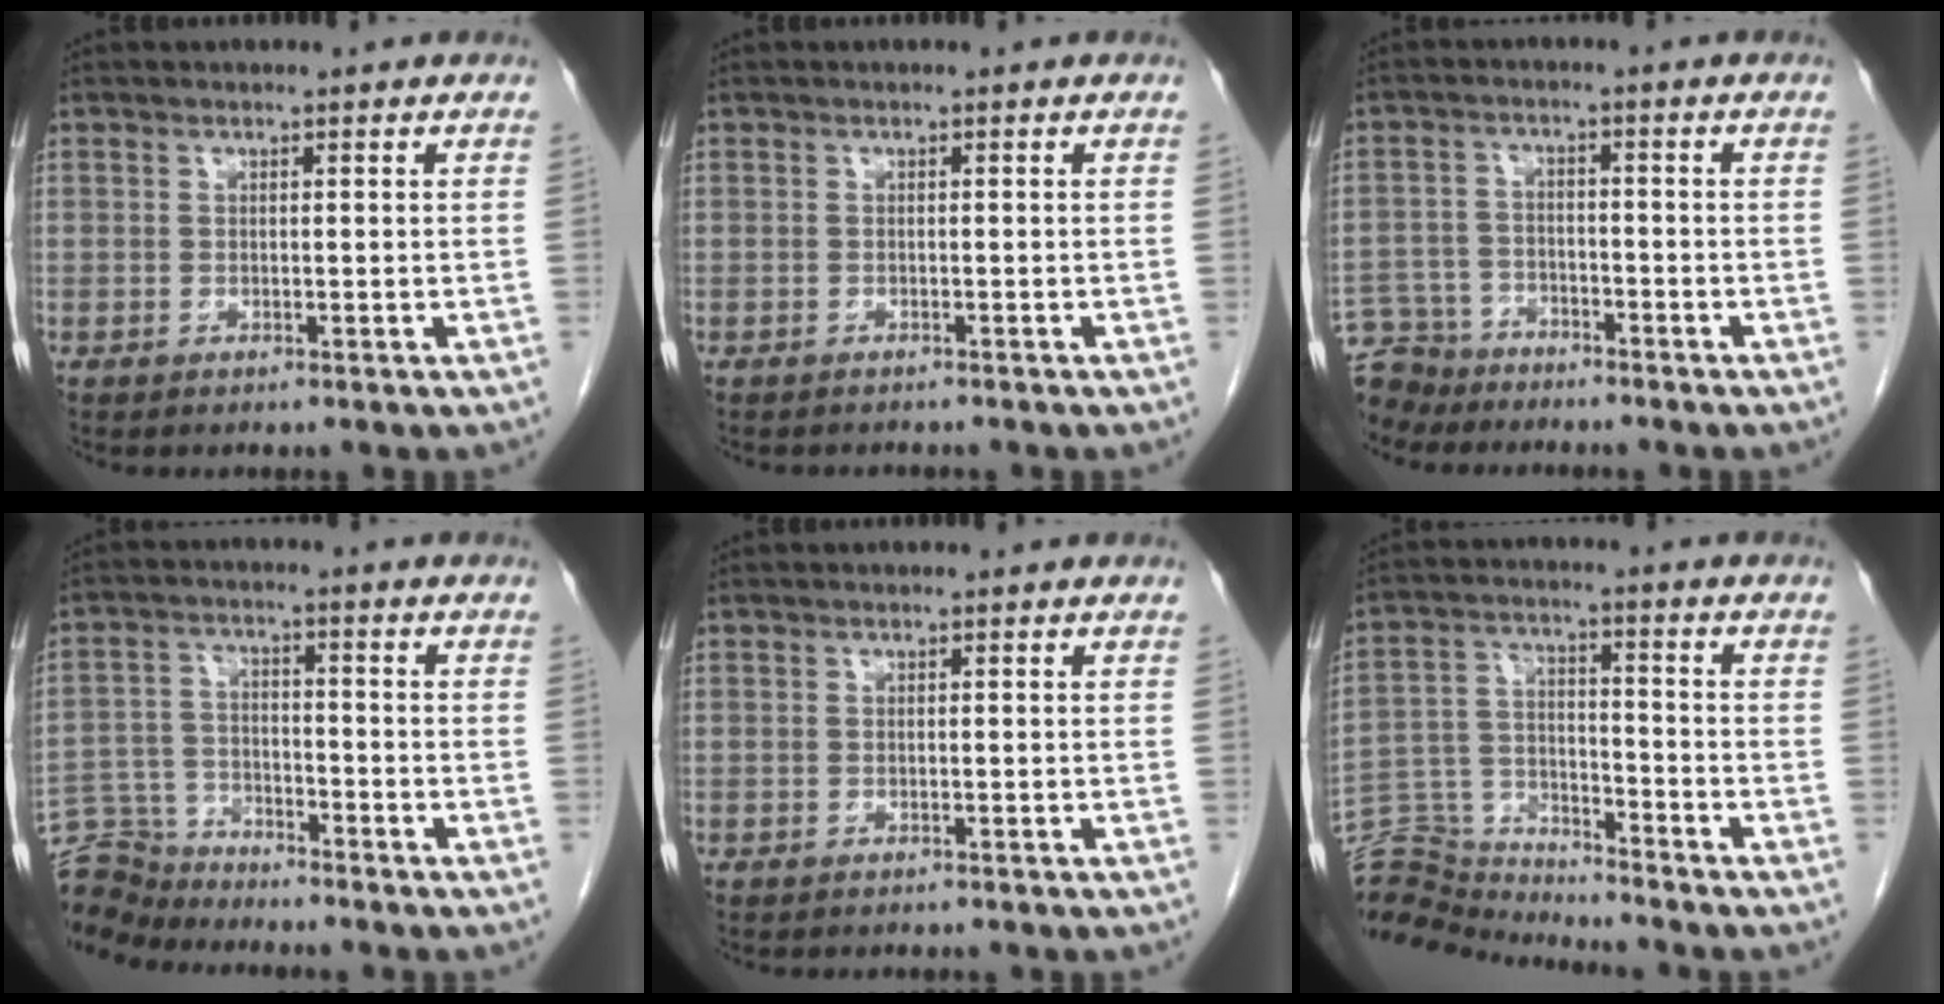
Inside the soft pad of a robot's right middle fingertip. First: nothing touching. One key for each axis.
{"total": 2.0, "fx": -1.9, "fy": 0.6, "fz": 0.4, "tx": -0.012, "ty": -0.005, "tz": -0.022}
{"total": 7.7, "fx": -7.0, "fy": 3.2, "fz": 0.0, "tx": -0.008, "ty": 0.002, "tz": -0.128}
{"total": 9.3, "fx": -9.1, "fy": 1.5, "fz": 0.5, "tx": -0.017, "ty": 0.003, "tz": -0.174}
{"total": 1.8, "fx": -1.6, "fy": 0.5, "fz": 0.5, "tx": -0.014, "ty": -0.005, "tz": -0.018}
{"total": 12.1, "fx": -12.1, "fy": 0.5, "fz": -0.3, "tx": -0.002, "ty": 0.033, "tz": -0.222}